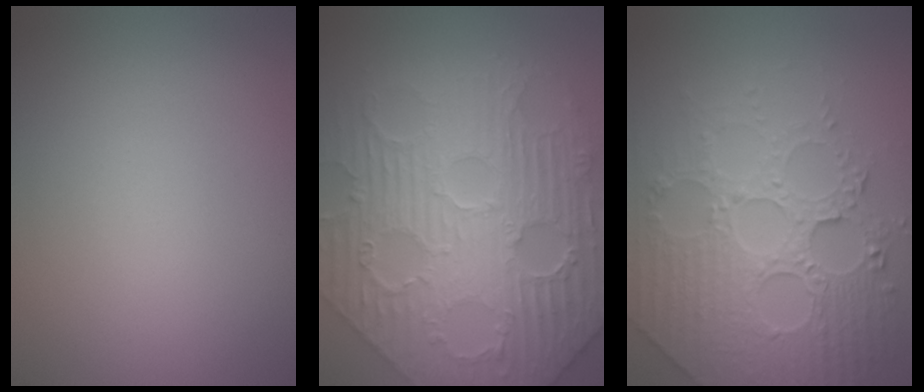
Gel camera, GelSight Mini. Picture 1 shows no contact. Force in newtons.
{"total": 11.5, "press": 8.1, "slide": 8.1}
{"total": 8.1, "press": 6.0, "slide": 5.4}